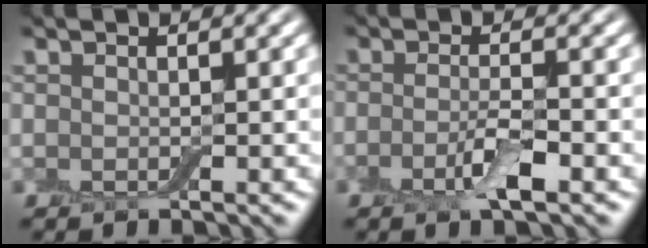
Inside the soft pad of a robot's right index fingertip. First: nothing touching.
{"total": 2.9, "force": [-1.2, 0.7, 2.6], "torque": [-0.050, 0.000, -0.028]}